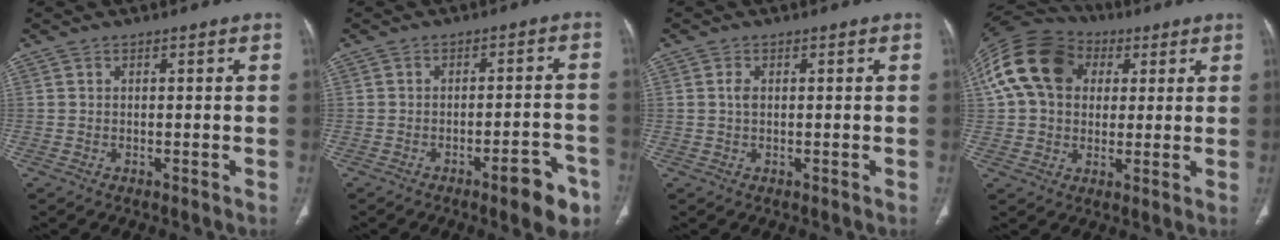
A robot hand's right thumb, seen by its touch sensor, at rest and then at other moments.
{"total": 8.1, "force": [-4.8, 2.4, 6.1], "torque": [-0.062, 0.028, -0.059]}
{"total": 1.4, "force": [0.2, 0.9, 1.0], "torque": [-0.019, 0.001, 0.001]}
{"total": 18.7, "force": [4.7, 14.2, 11.2], "torque": [-0.218, 0.029, 0.076]}